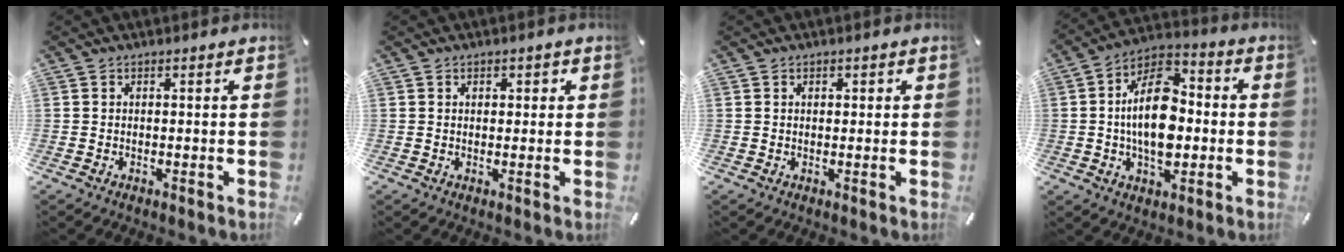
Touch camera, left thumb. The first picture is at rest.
{"total": 1.2, "force": [0.4, 1.0, 0.4], "torque": [0.006, -0.001, 0.001]}
{"total": 0.9, "force": [0.3, 0.7, 0.4], "torque": [0.001, 0.001, 0.004]}
{"total": 16.2, "force": [-0.8, 10.0, 12.8], "torque": [-0.242, 0.005, -0.018]}